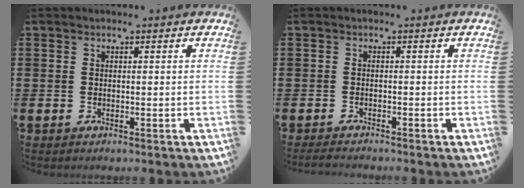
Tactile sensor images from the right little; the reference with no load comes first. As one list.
[{"total": 1.0, "force": [-0.9, 0.1, 0.4], "torque": [-0.008, 0.000, -0.018]}]